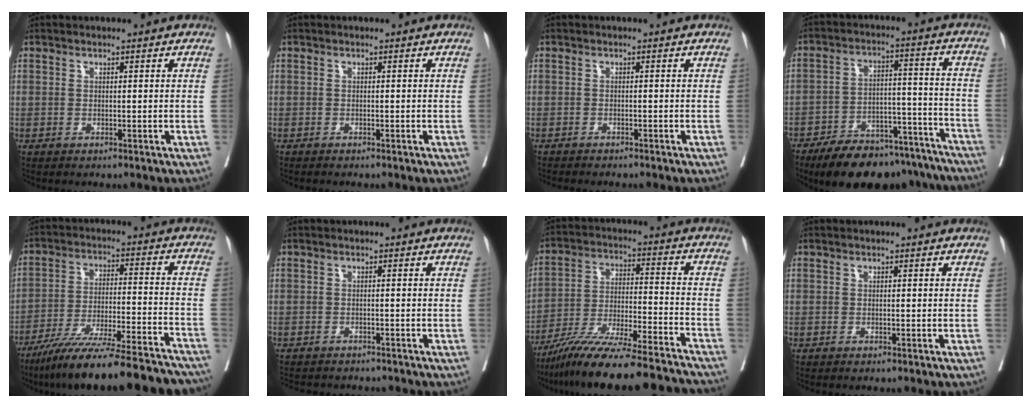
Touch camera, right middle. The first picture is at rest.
{"total": 1.6, "force": [-1.4, 0.3, 0.7], "torque": [-0.013, -0.003, -0.016]}
{"total": 5.5, "force": [-4.9, 0.9, 2.4], "torque": [-0.028, -0.008, -0.062]}
{"total": 20.8, "force": [-17.7, 7.1, 8.3], "torque": [-0.098, 0.025, -0.251]}
{"total": 23.7, "force": [-20.6, 1.5, 11.6], "torque": [-0.144, -0.025, -0.308]}
{"total": 6.7, "force": [-6.3, 1.8, 1.8], "torque": [-0.022, -0.003, -0.082]}
{"total": 22.1, "force": [-19.5, 0.8, 10.4], "torque": [-0.163, -0.025, -0.311]}
{"total": 0.0}